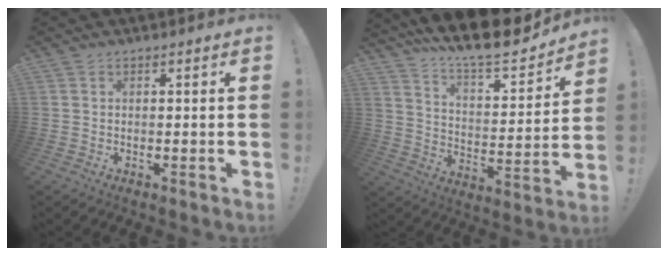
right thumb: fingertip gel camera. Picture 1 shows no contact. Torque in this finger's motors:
{"motor_torque": [1.07, 1.70, 1.12, 1.13, 0.03]}